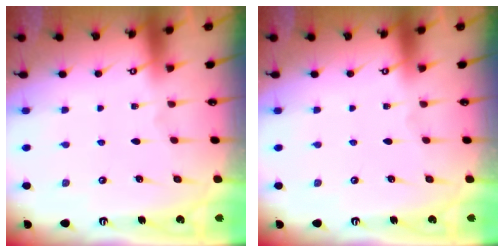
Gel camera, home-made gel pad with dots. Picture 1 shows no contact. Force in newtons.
{"total": 0.0}